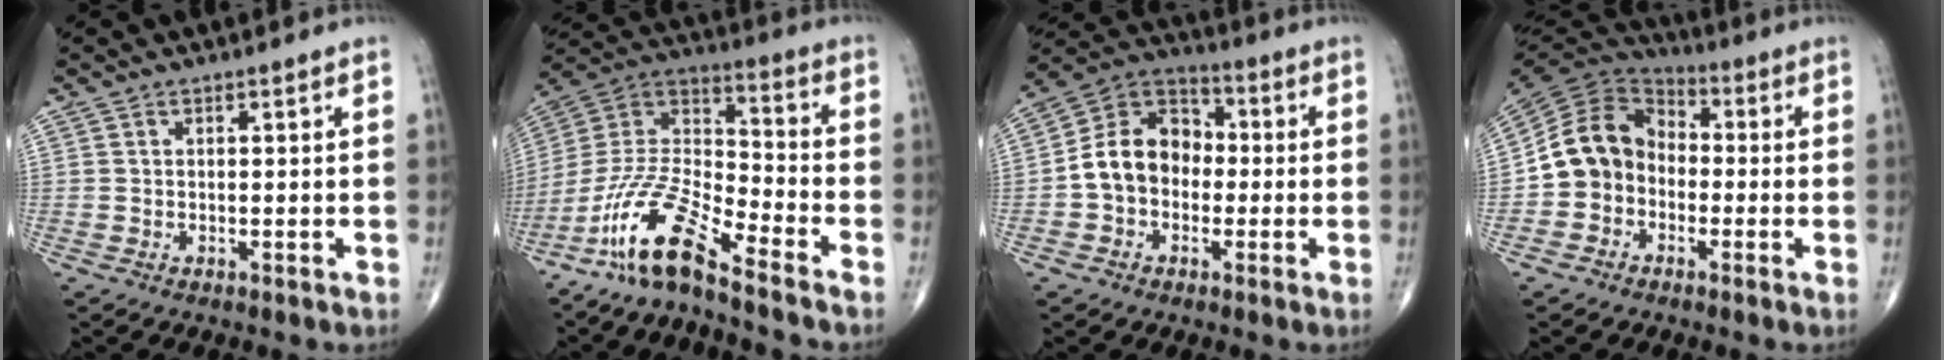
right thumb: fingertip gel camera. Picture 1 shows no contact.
{"total": 14.7, "force": [-11.0, 2.8, 9.4], "torque": [-0.187, 0.073, -0.218]}
{"total": 11.8, "force": [-1.4, 9.2, 7.2], "torque": [-0.101, 0.043, -0.040]}
{"total": 11.9, "force": [-2.4, 10.0, 6.0], "torque": [-0.091, 0.043, -0.059]}